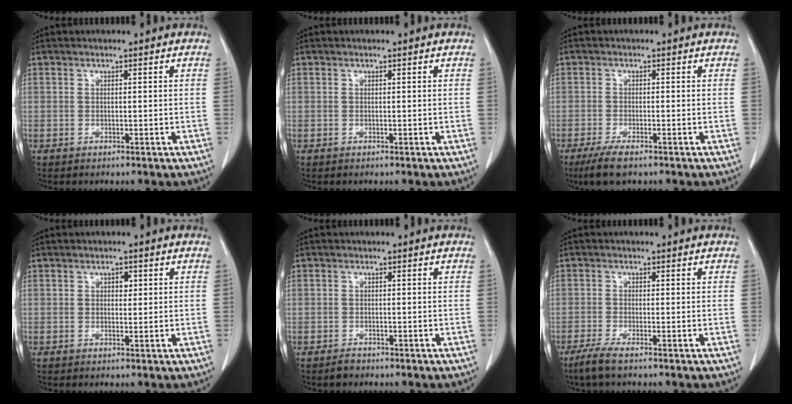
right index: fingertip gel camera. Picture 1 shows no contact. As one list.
[{"total": 0.0}, {"total": 4.3, "force": [-2.9, 1.1, 3.0], "torque": [-0.062, -0.009, -0.050]}, {"total": 1.5, "force": [0.5, 0.9, 1.0], "torque": [-0.014, 0.000, 0.005]}, {"total": 1.1, "force": [-0.9, 0.7, 0.1], "torque": [-0.003, 0.001, -0.019]}, {"total": 2.8, "force": [-2.0, 0.0, 1.9], "torque": [-0.046, -0.008, -0.045]}]